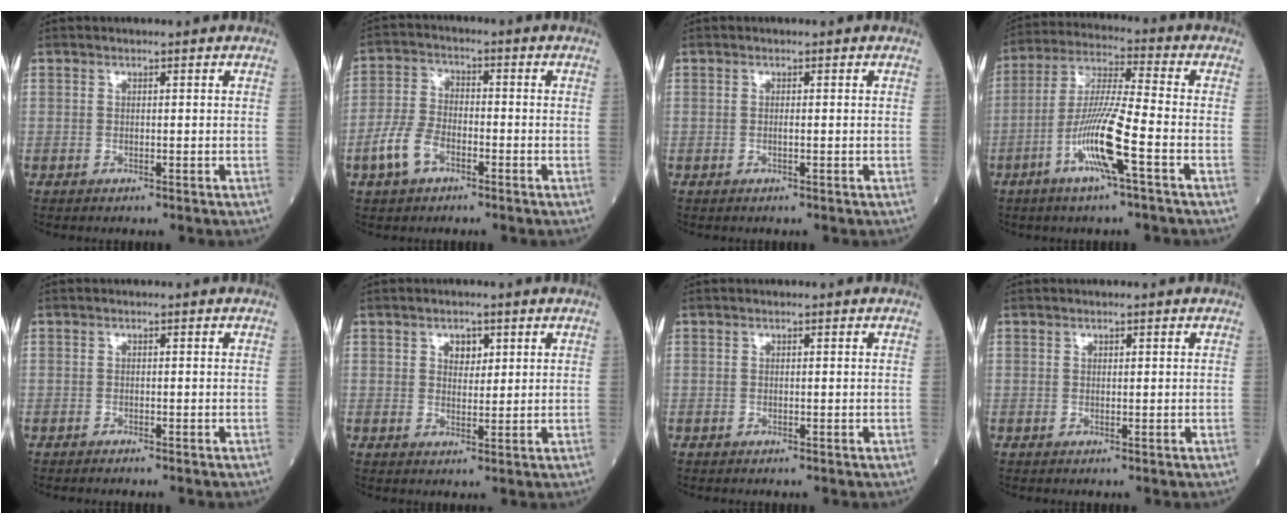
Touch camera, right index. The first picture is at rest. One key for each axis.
{"total": 6.4, "fx": -3.2, "fy": 3.6, "fz": 4.3, "tx": -0.101, "ty": 0.008, "tz": -0.065}
{"total": 0.7, "fx": -0.1, "fy": 0.1, "fz": 0.7, "tx": -0.015, "ty": -0.001, "tz": -0.001}
{"total": 11.5, "fx": -4.4, "fy": 0.1, "fz": 10.6, "tx": -0.213, "ty": -0.004, "tz": -0.089}
{"total": 1.1, "fx": -1.0, "fy": 0.0, "fz": 0.5, "tx": -0.011, "ty": -0.004, "tz": -0.010}
{"total": 2.7, "fx": 1.3, "fy": 1.8, "fz": 1.6, "tx": -0.019, "ty": 0.002, "tz": 0.020}
{"total": 0.0}
{"total": 0.0}